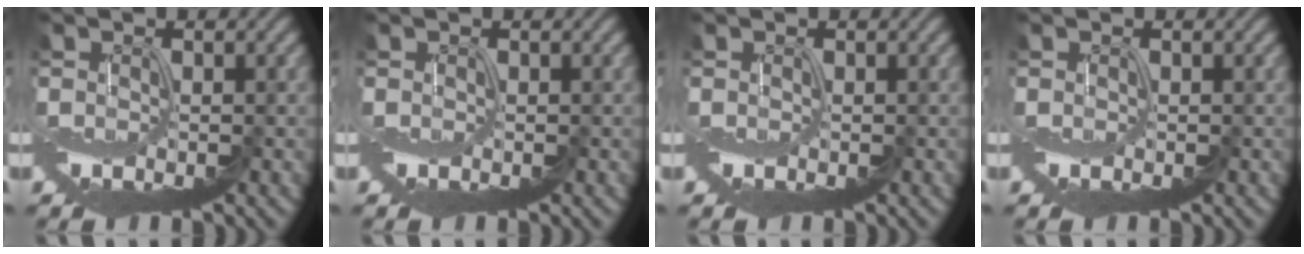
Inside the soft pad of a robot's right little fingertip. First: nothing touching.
{"total": 0.0}
{"total": 0.0}
{"total": 0.0}